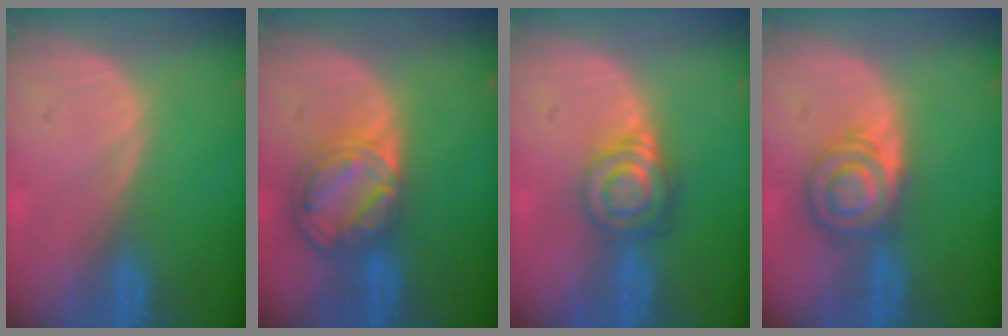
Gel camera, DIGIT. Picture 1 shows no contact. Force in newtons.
{"total": 8.6, "press": 7.2, "slide": 4.6}
{"total": 6.6, "press": 5.6, "slide": 3.4}
{"total": 6.0, "press": 6.0, "slide": 0.2}